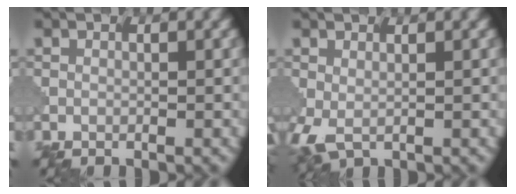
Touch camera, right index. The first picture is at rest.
{"total": 2.4, "force": [-0.1, 1.3, 2.0], "torque": [-0.056, -0.003, -0.003]}